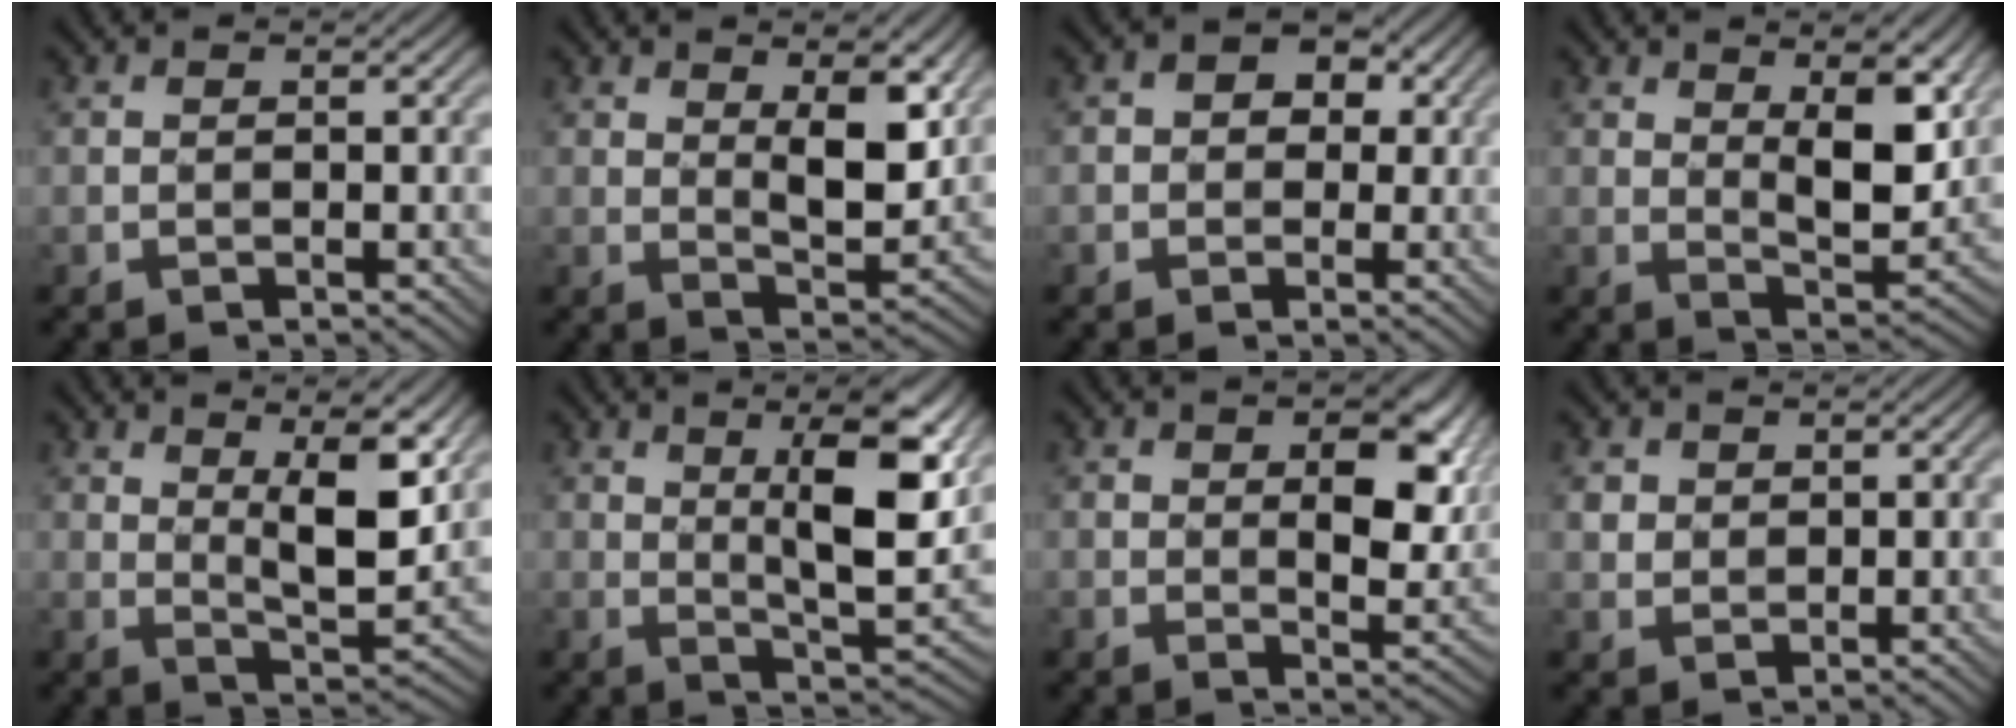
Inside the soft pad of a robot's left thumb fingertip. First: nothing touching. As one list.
[{"total": 7.7, "force": [2.9, 3.4, 6.3], "torque": [-0.108, -0.010, 0.049]}, {"total": 5.4, "force": [1.1, 4.5, 2.9], "torque": [-0.034, 0.014, -0.007]}, {"total": 9.1, "force": [3.6, 4.0, 7.4], "torque": [-0.127, -0.010, 0.059]}, {"total": 10.1, "force": [4.5, 3.3, 8.4], "torque": [-0.146, -0.006, 0.071]}, {"total": 12.3, "force": [4.4, 3.7, 10.9], "torque": [-0.173, -0.004, 0.074]}, {"total": 9.0, "force": [1.7, 5.1, 7.3], "torque": [-0.113, -0.011, 0.030]}, {"total": 2.1, "force": [0.9, 1.8, 0.5], "torque": [-0.023, 0.000, 0.018]}]